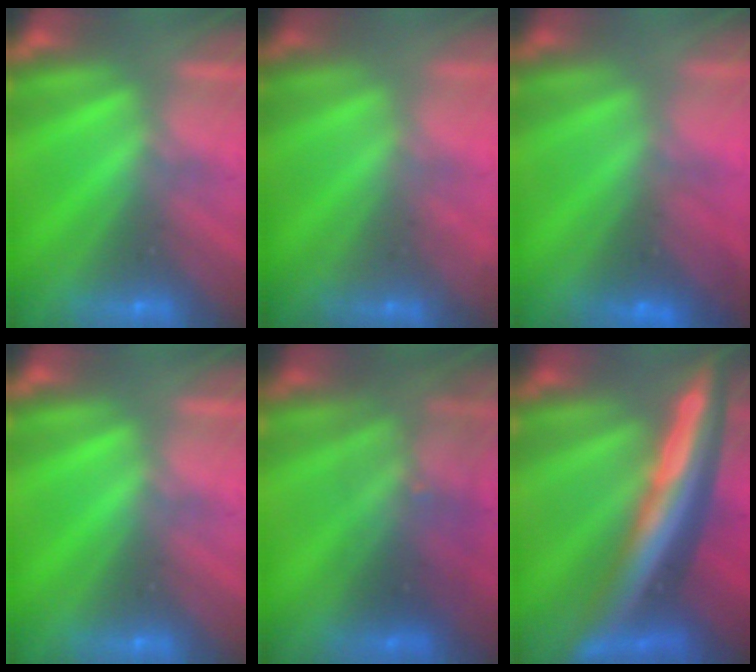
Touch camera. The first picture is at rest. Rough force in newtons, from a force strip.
{"total": 1.8}
{"total": 2.8}
{"total": 0.0}
{"total": 2.7}
{"total": 6.9}